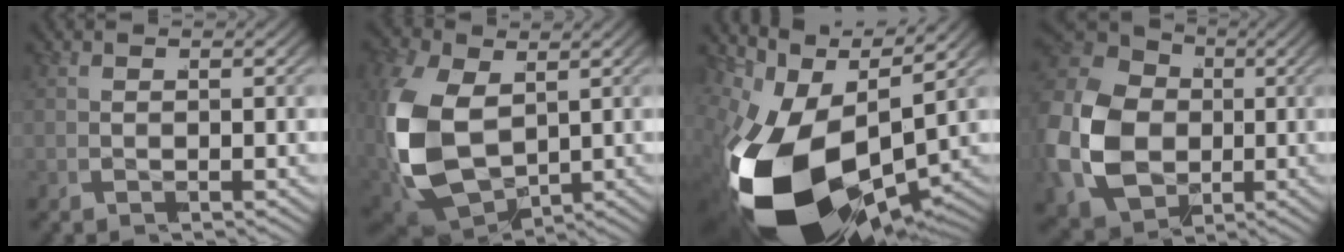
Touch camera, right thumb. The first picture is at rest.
{"total": 11.7, "force": [-1.8, 8.7, 7.6], "torque": [-0.232, -0.058, -0.005]}
{"total": 21.5, "force": [-5.9, 12.9, 16.2], "torque": [-0.327, -0.077, -0.064]}
{"total": 14.8, "force": [-1.2, 12.0, 8.6], "torque": [-0.229, -0.043, -0.014]}